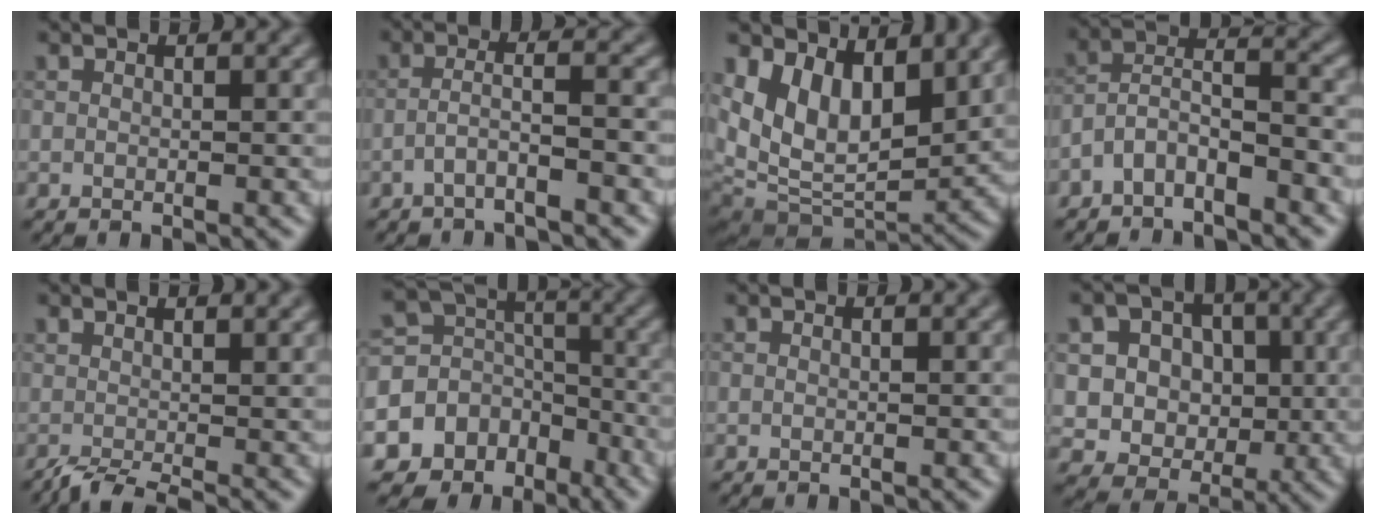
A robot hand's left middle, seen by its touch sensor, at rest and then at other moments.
{"total": 2.9, "force": [-1.5, 0.4, 2.5], "torque": [-0.043, 0.015, -0.038]}
{"total": 10.2, "force": [3.6, 6.1, 7.3], "torque": [-0.133, -0.019, 0.066]}
{"total": 4.0, "force": [-2.7, 1.4, 2.7], "torque": [-0.053, 0.009, -0.060]}
{"total": 2.6, "force": [-0.6, 0.8, 2.4], "torque": [-0.027, -0.003, -0.020]}
{"total": 10.3, "force": [-5.5, 8.1, 3.0], "torque": [-0.060, -0.004, -0.098]}
{"total": 0.0}
{"total": 7.5, "force": [1.7, 6.3, 3.7], "torque": [-0.053, 0.013, 0.021]}